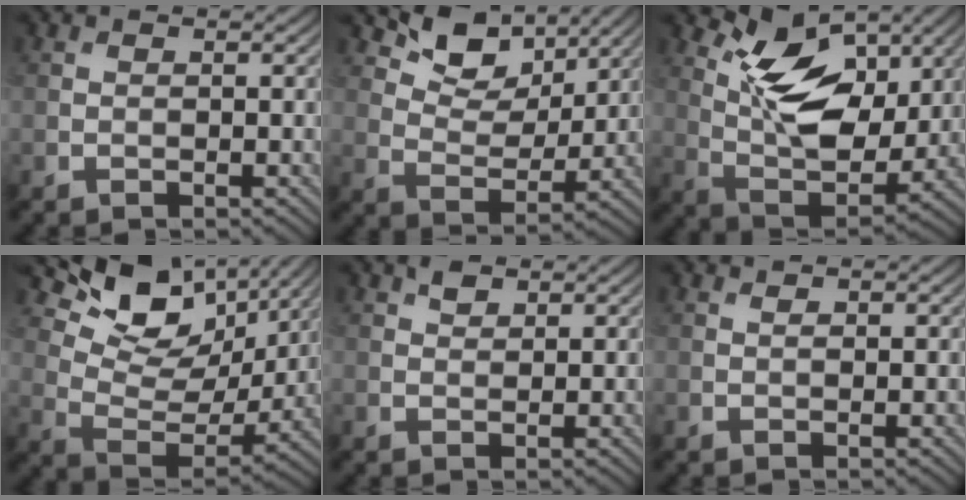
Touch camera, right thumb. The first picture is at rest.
{"total": 7.8, "force": [5.0, 4.2, 4.2], "torque": [-0.080, -0.014, 0.089]}
{"total": 11.1, "force": [4.7, 5.9, 8.2], "torque": [-0.162, -0.009, 0.087]}
{"total": 12.2, "force": [7.0, 6.7, 7.5], "torque": [-0.153, -0.008, 0.124]}
{"total": 1.4, "force": [0.9, 0.8, 0.6], "torque": [-0.013, -0.002, 0.018]}
{"total": 0.6, "force": [0.4, 0.3, 0.4], "torque": [-0.009, -0.002, 0.008]}